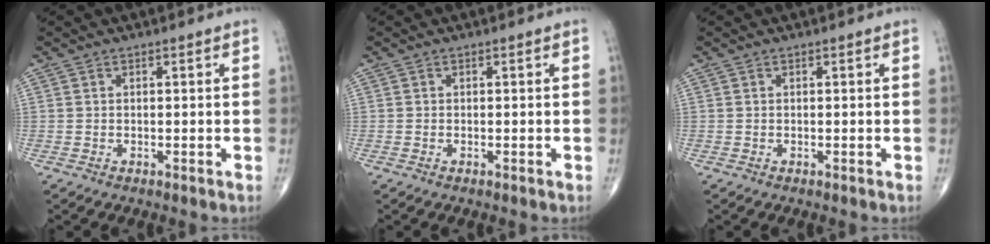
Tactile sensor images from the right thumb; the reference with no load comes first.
{"total": 0.0}
{"total": 0.0}